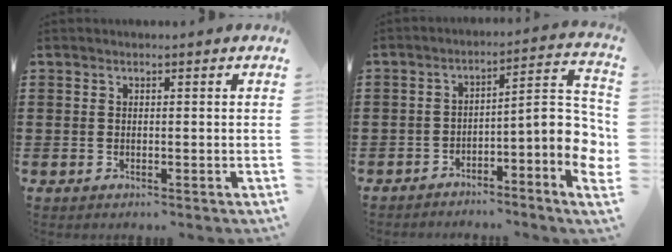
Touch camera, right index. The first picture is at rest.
{"total": 7.1, "force": [-2.8, 1.2, 6.4], "torque": [-0.092, -0.019, -0.057]}